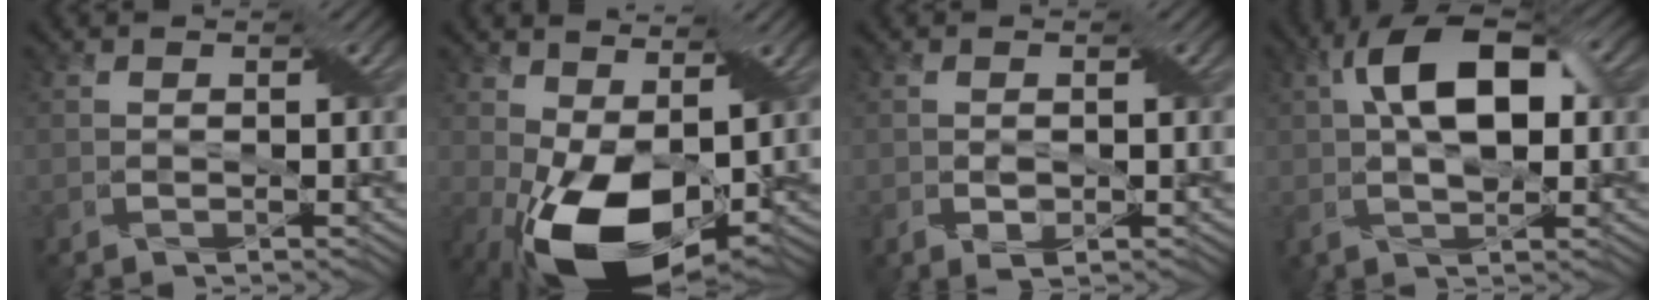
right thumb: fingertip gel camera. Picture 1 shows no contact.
{"total": 14.3, "force": [-2.4, 7.8, 11.8], "torque": [-0.227, -0.022, -0.035]}
{"total": 2.0, "force": [-0.4, 1.1, 1.7], "torque": [-0.032, -0.006, 0.000]}
{"total": 11.2, "force": [2.2, 5.5, 9.5], "torque": [-0.171, 0.019, 0.028]}